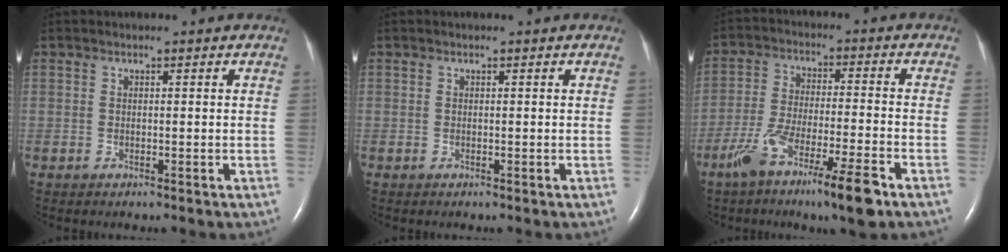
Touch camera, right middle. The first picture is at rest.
{"total": 0.0}
{"total": 11.9, "force": [-7.4, 0.7, 9.4], "torque": [-0.176, -0.021, -0.129]}